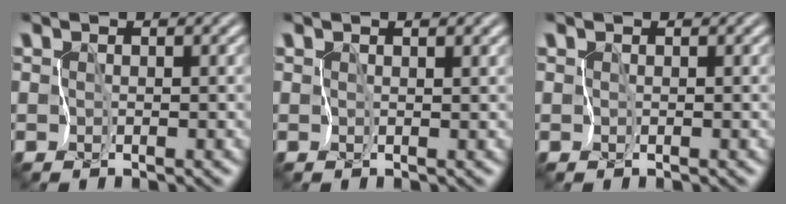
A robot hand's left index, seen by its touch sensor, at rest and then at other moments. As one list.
[{"total": 1.7, "force": [1.2, 0.6, 1.1], "torque": [-0.008, 0.003, 0.012]}, {"total": 0.0}]